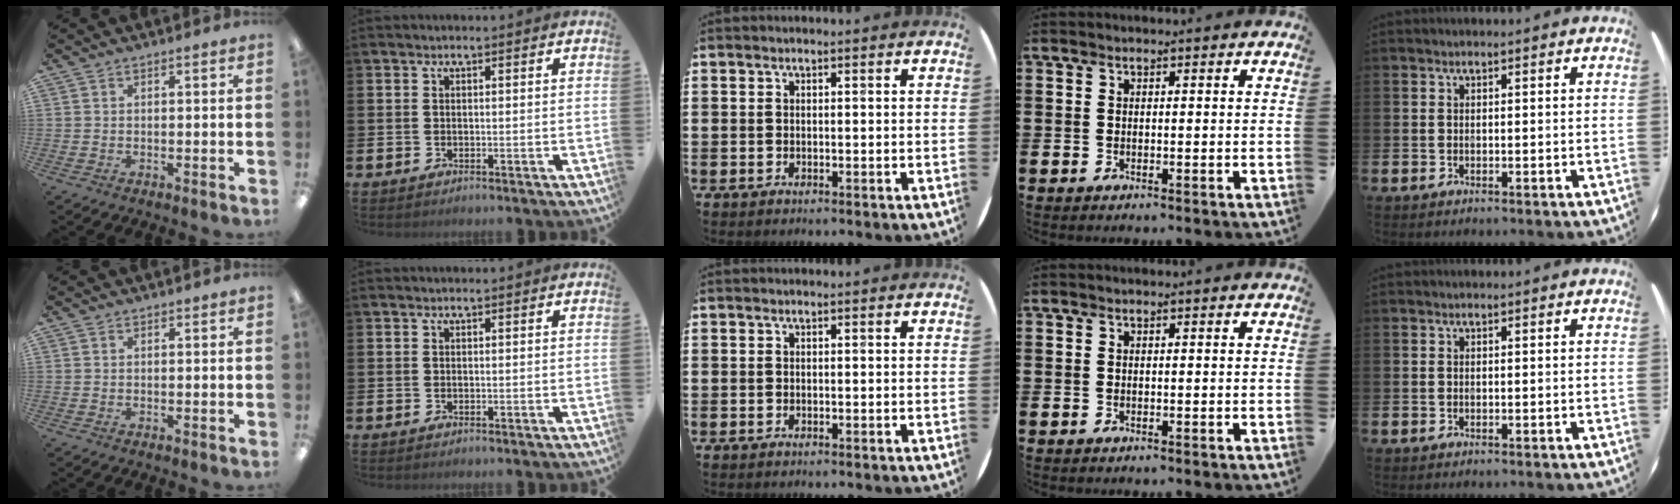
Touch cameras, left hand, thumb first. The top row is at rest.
{}